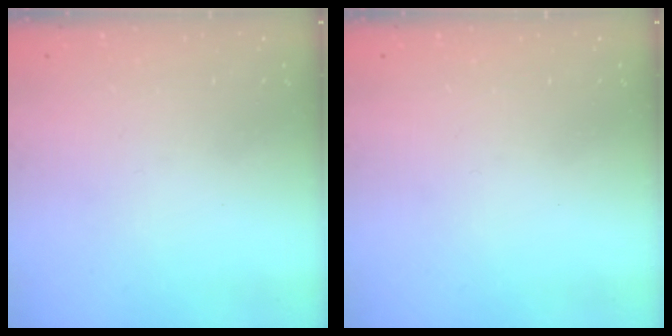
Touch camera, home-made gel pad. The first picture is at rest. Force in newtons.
{"total": 0.0}